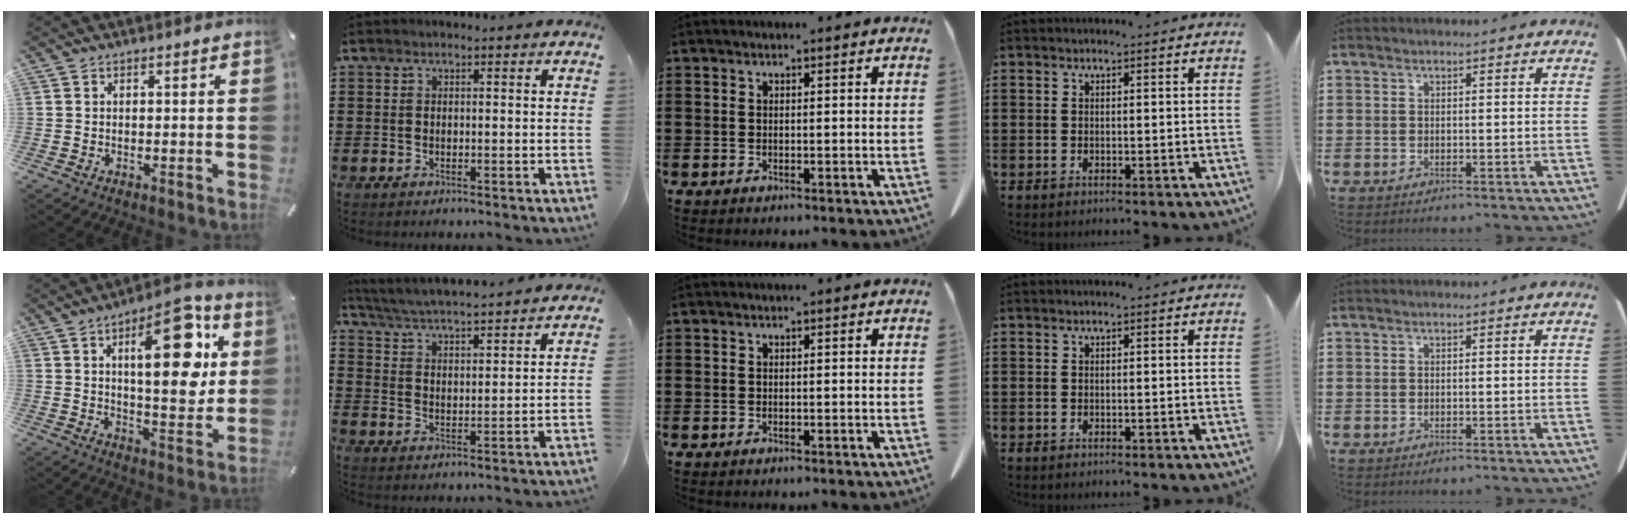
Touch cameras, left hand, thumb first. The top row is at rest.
{"thumb": {"total": 20.3, "force": [6.8, 8.3, 17.3], "torque": [-0.242, -0.025, 0.097]}, "index": {"total": 4.3, "force": [4.1, -0.7, 0.9], "torque": [-0.040, -0.034, 0.066]}}